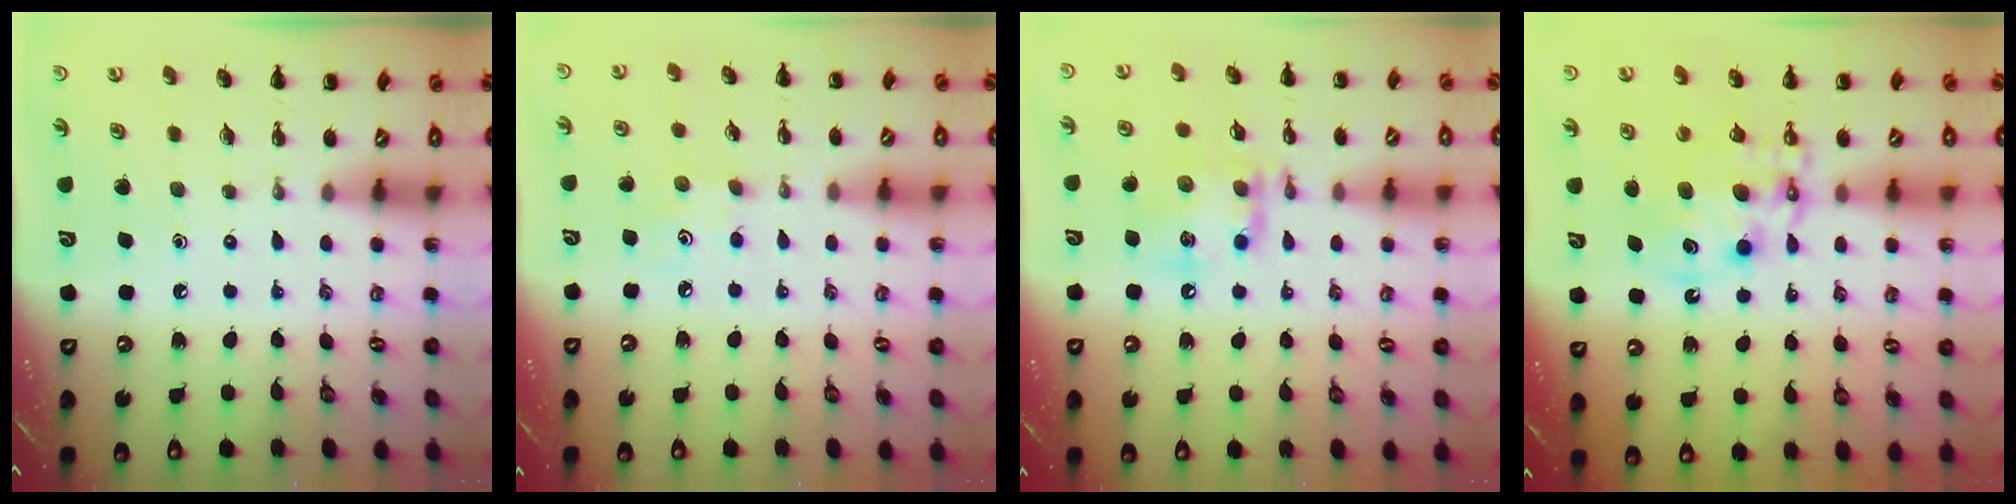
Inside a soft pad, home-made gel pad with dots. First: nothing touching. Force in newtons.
{"total": 2.9, "press": 2.8, "slide": 0.8}
{"total": 13.5, "press": 13.4, "slide": 1.6}
{"total": 10.9, "press": 10.5, "slide": 2.7}